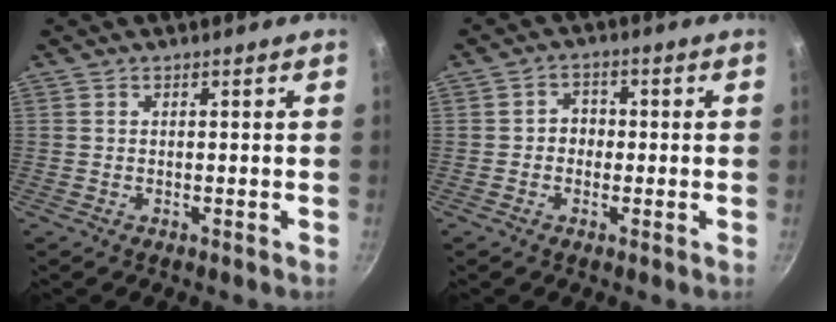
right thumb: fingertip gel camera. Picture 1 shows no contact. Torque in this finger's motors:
{"motor_torque": [-0.65, 0.18, 0.29, -0.18, 0.03]}